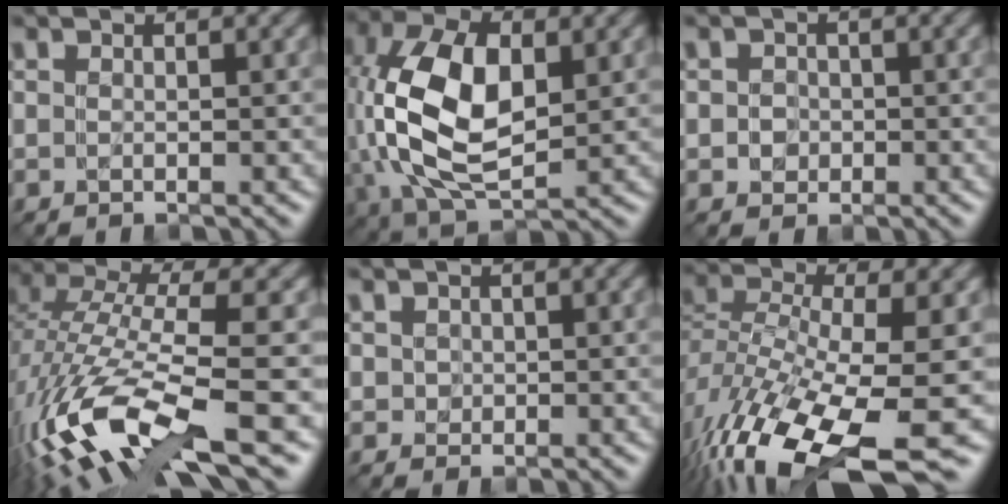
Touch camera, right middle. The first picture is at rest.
{"total": 11.8, "force": [0.9, 7.0, 9.4], "torque": [-0.215, 0.006, 0.029]}
{"total": 0.8, "force": [-0.2, 0.7, -0.3], "torque": [-0.001, -0.001, 0.004]}
{"total": 12.3, "force": [-4.9, 3.4, 10.7], "torque": [-0.228, 0.005, -0.076]}
{"total": 0.7, "force": [0.2, 0.3, -0.6], "torque": [0.004, -0.002, 0.015]}
{"total": 13.5, "force": [-7.5, 4.4, 10.4], "torque": [-0.228, -0.023, -0.115]}